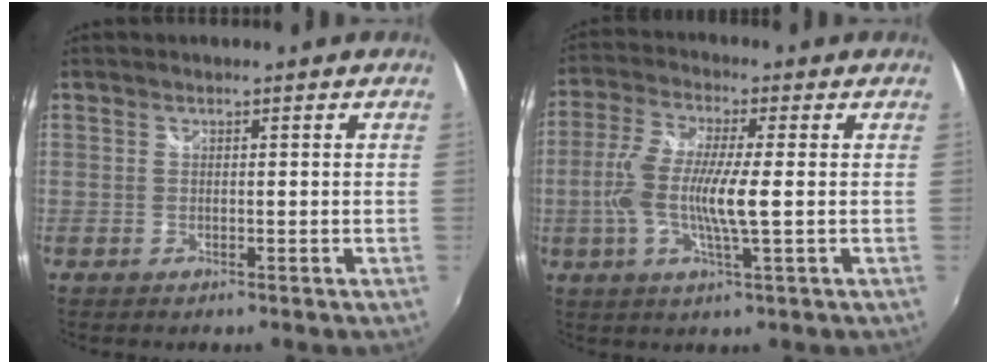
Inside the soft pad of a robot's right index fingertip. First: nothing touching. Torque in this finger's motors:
{"motor_torque": [0.36, -0.12, 0.58, 0.20]}